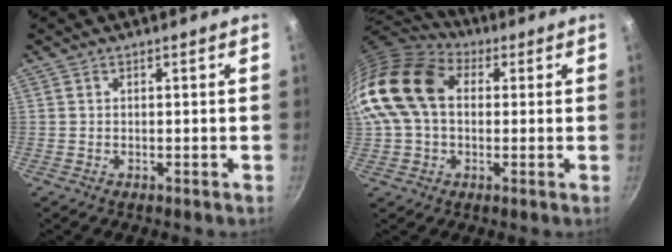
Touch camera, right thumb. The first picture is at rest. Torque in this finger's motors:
{"motor_torque": [1.58, 3.42, 0.90, 0.42, 0.70]}